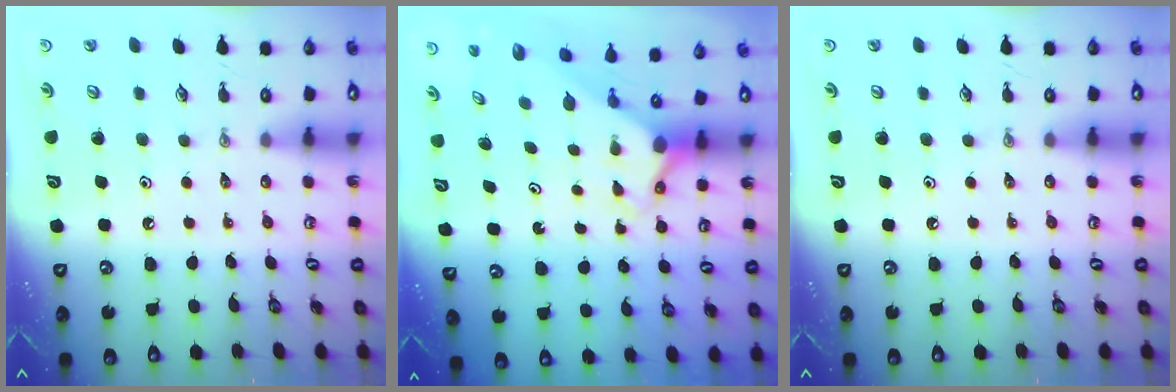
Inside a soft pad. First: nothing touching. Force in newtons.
{"total": 2.5, "press": 2.5, "slide": 0.2}
{"total": 0.0}